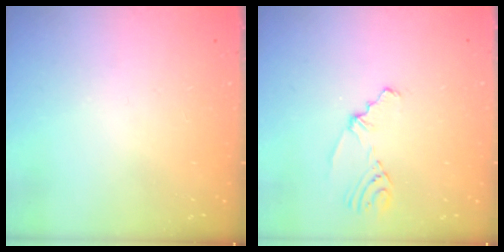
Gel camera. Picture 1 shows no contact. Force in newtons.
{"total": 4.0, "press": 1.9, "slide": 3.5}